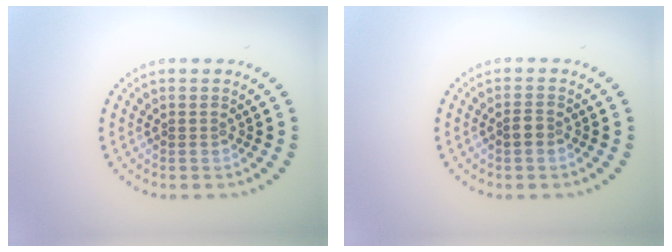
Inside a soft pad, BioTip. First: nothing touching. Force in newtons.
{"total": 1.2, "press": 1.0, "slide": 0.5}